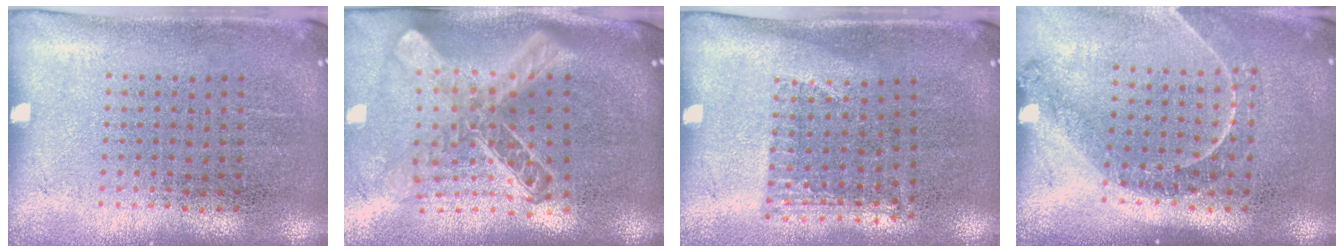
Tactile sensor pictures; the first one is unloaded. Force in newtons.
{"total": 2.7, "press": 2.0, "slide": 1.8}
{"total": 1.1, "press": 0.9, "slide": 0.6}
{"total": 1.2, "press": 1.2, "slide": 0.2}